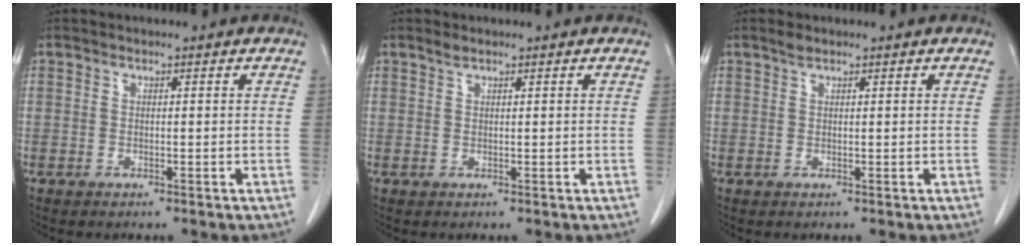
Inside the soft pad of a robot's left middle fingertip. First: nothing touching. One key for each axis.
{"total": 0.8, "fx": 0.7, "fy": 0.1, "fz": 0.3, "tx": -0.012, "ty": 0.002, "tz": 0.017}
{"total": 0.9, "fx": 0.8, "fy": 0.2, "fz": 0.4, "tx": -0.015, "ty": 0.002, "tz": 0.017}